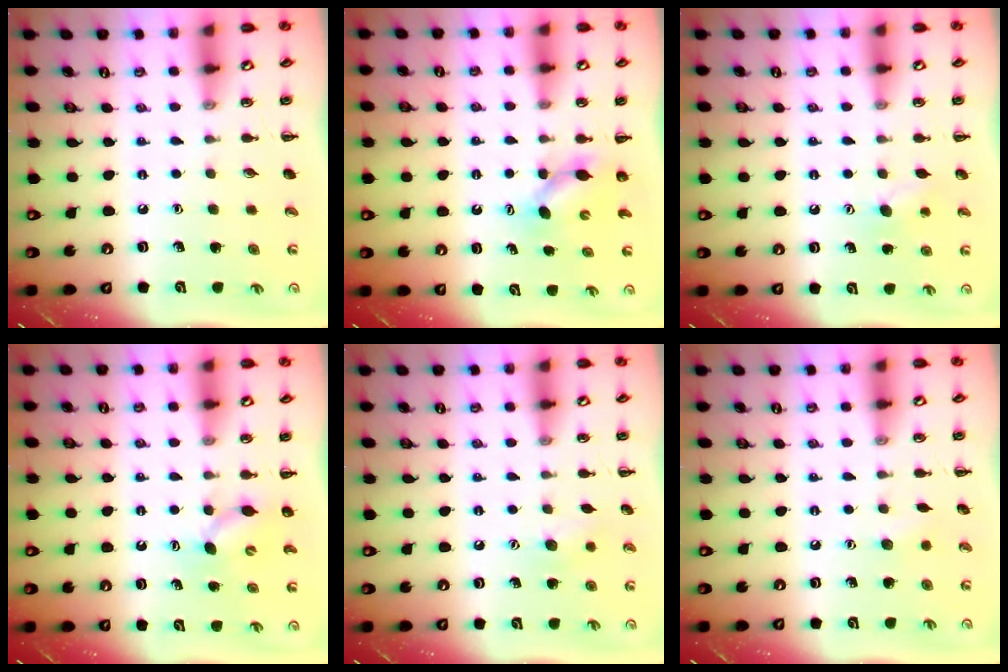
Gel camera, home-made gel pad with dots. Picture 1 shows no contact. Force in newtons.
{"total": 5.2, "press": 5.2, "slide": 0.3}
{"total": 7.1, "press": 6.9, "slide": 1.6}
{"total": 6.2, "press": 6.2, "slide": 0.5}
{"total": 6.6, "press": 6.5, "slide": 1.1}
{"total": 3.9, "press": 3.7, "slide": 1.0}